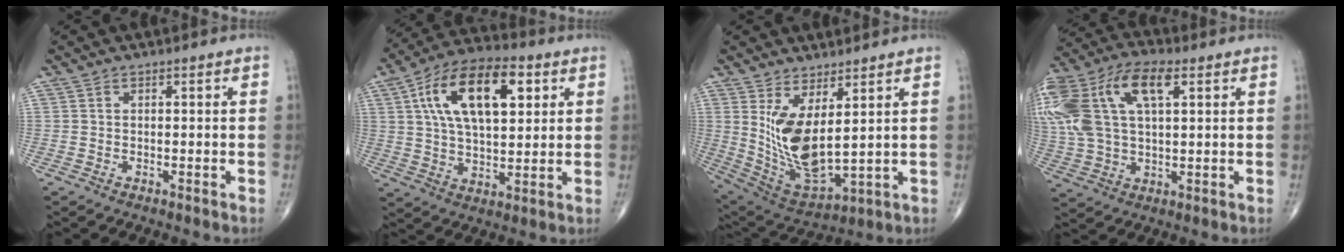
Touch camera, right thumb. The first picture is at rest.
{"total": 18.4, "force": [5.9, 9.1, 14.9], "torque": [-0.242, 0.005, 0.098]}
{"total": 12.8, "force": [3.4, 5.1, 11.2], "torque": [-0.216, -0.040, 0.090]}
{"total": 23.7, "force": [7.4, 12.5, 18.7], "torque": [-0.447, 0.041, 0.135]}